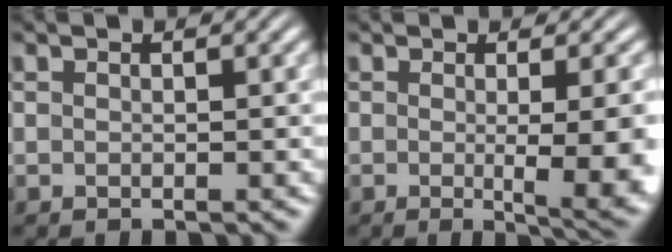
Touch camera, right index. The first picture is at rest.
{"total": 6.5, "force": [-1.4, 1.3, 6.2], "torque": [-0.073, -0.012, -0.019]}